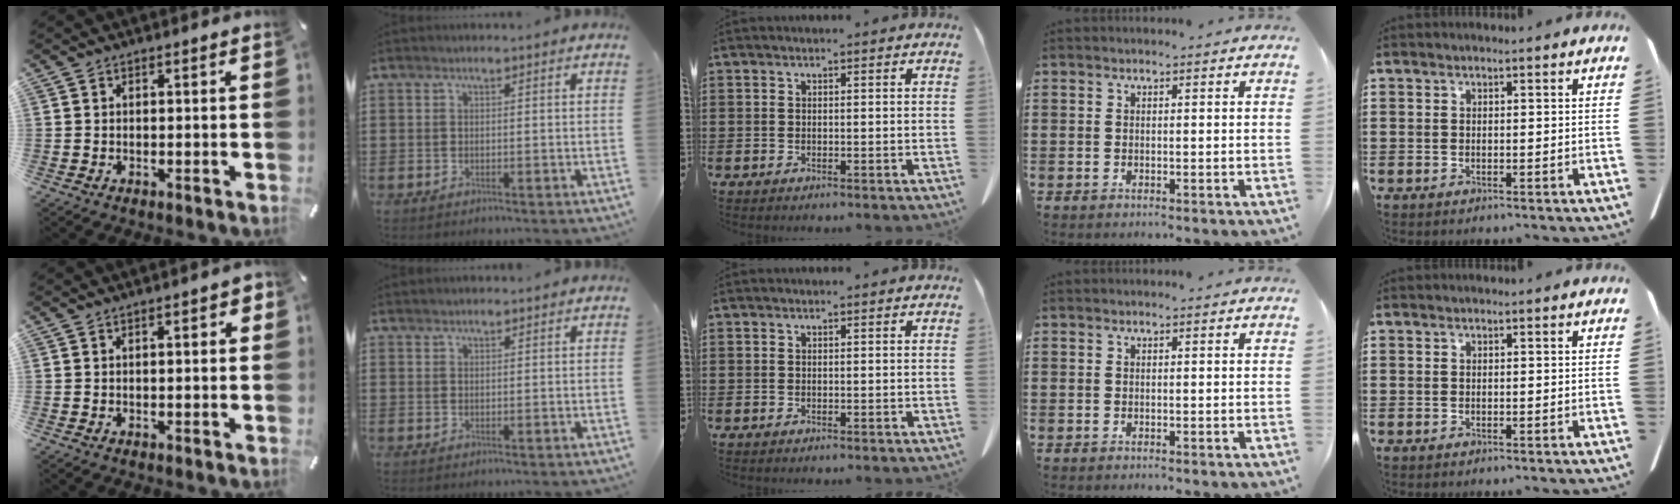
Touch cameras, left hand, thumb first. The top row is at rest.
{"thumb": {"total": 2.3, "force": [0.2, 0.8, 2.1], "torque": [-0.031, 0.003, 0.001]}, "index": {"total": 0.9, "force": [0.8, 0.1, 0.0], "torque": [-0.002, -0.001, 0.018]}}